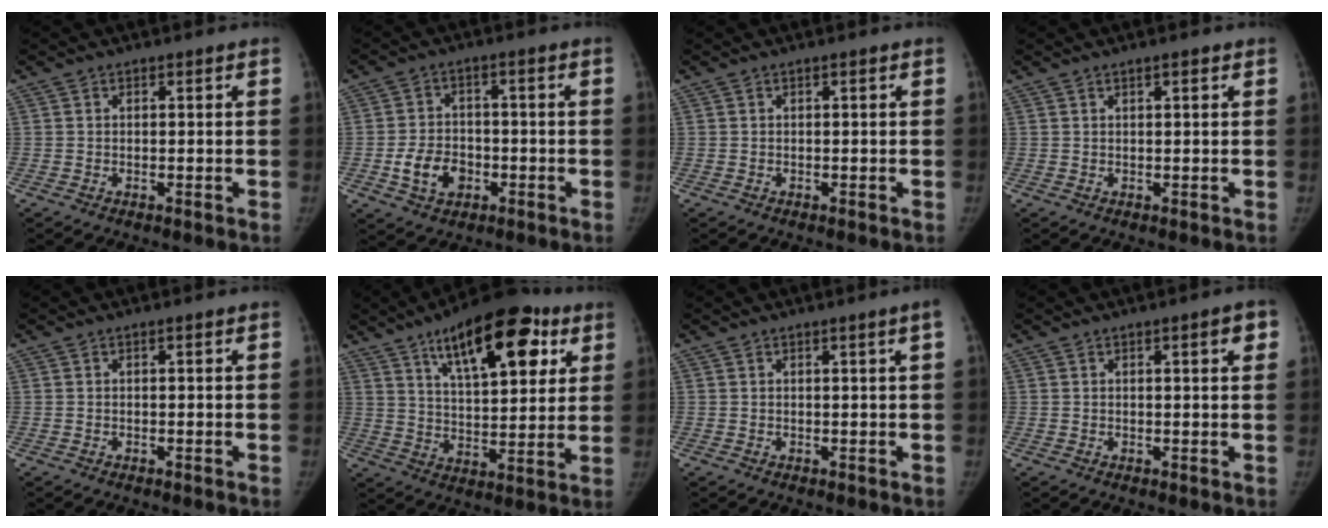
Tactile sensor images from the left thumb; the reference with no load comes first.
{"total": 7.4, "force": [-2.6, 5.5, 4.1], "torque": [-0.057, 0.016, -0.041]}
{"total": 0.0}
{"total": 0.9, "force": [0.6, 0.2, 0.7], "torque": [-0.007, -0.001, 0.009]}
{"total": 0.0}
{"total": 20.7, "force": [10.2, 8.8, 15.8], "torque": [-0.194, -0.026, 0.160]}
{"total": 1.4, "force": [0.6, -0.6, 1.2], "torque": [-0.018, -0.003, 0.014]}
{"total": 3.1, "force": [1.3, 0.6, 2.8], "torque": [-0.029, -0.001, 0.015]}